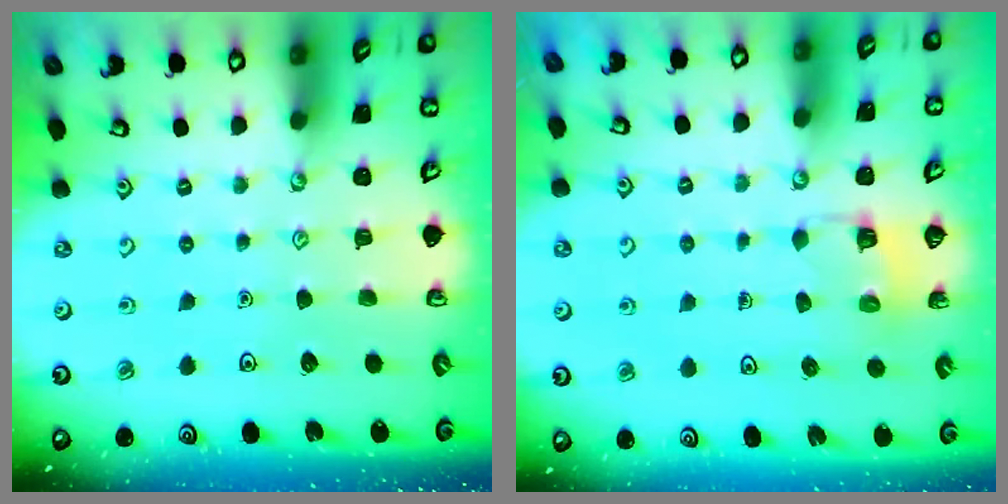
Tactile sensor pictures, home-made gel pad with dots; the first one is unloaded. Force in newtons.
{"total": 2.8, "press": 2.8, "slide": 0.2}